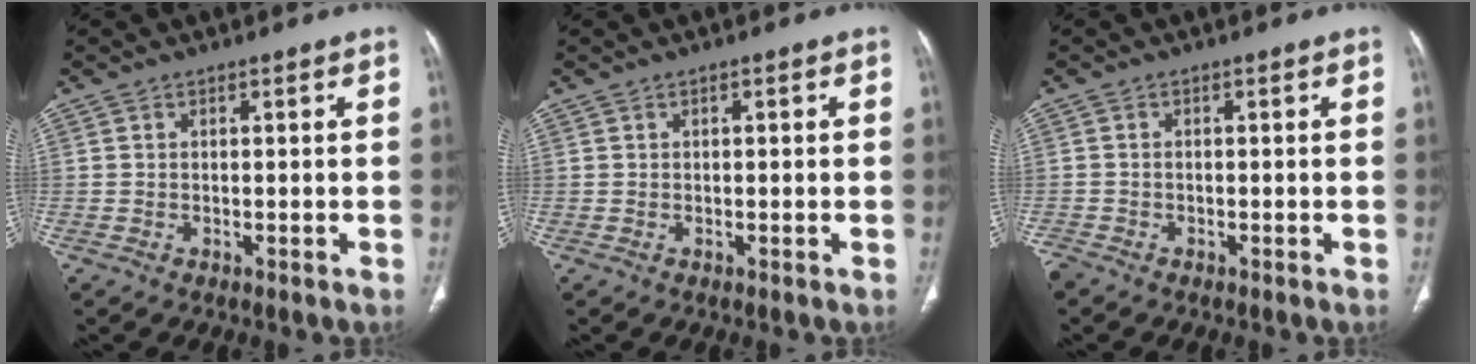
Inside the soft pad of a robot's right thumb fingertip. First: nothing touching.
{"total": 0.0}
{"total": 1.5, "force": [-1.1, 0.8, 0.5], "torque": [-0.011, 0.001, -0.022]}